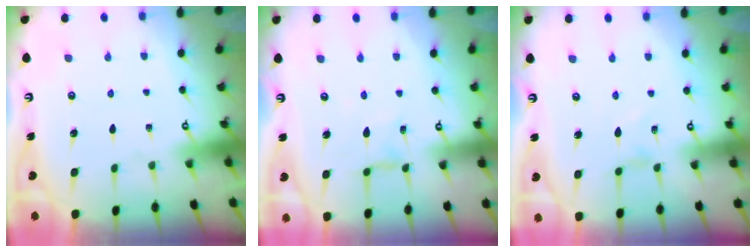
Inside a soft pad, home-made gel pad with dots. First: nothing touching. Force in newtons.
{"total": 1.0, "press": 1.0, "slide": 0.3}
{"total": 0.0}